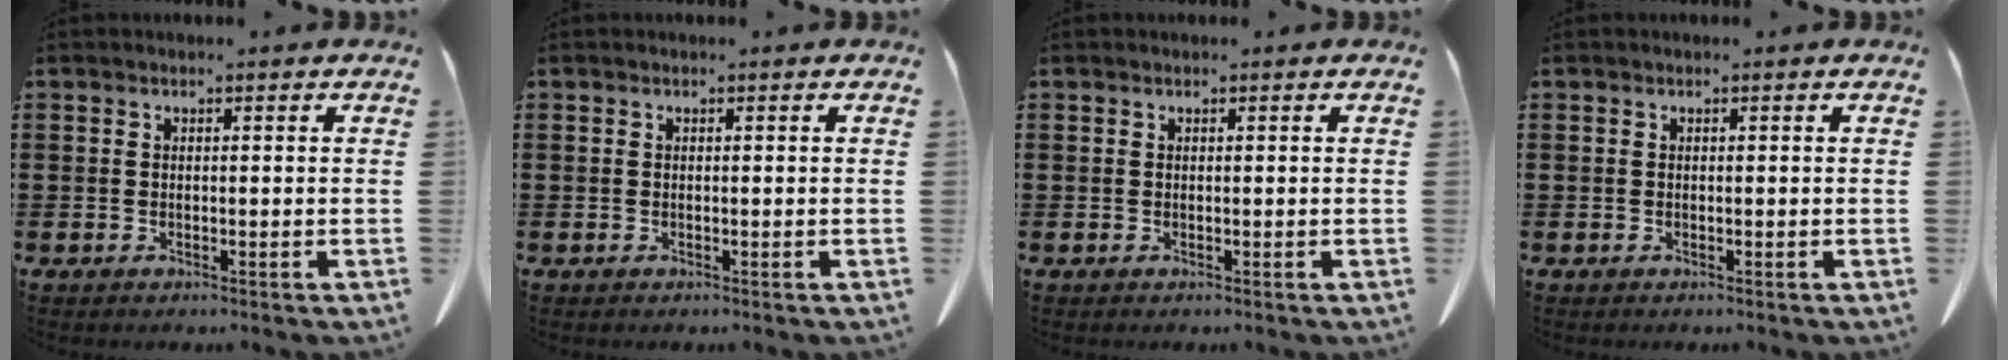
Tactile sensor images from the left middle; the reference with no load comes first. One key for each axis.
{"total": 0.0}
{"total": 0.0}
{"total": 0.0}